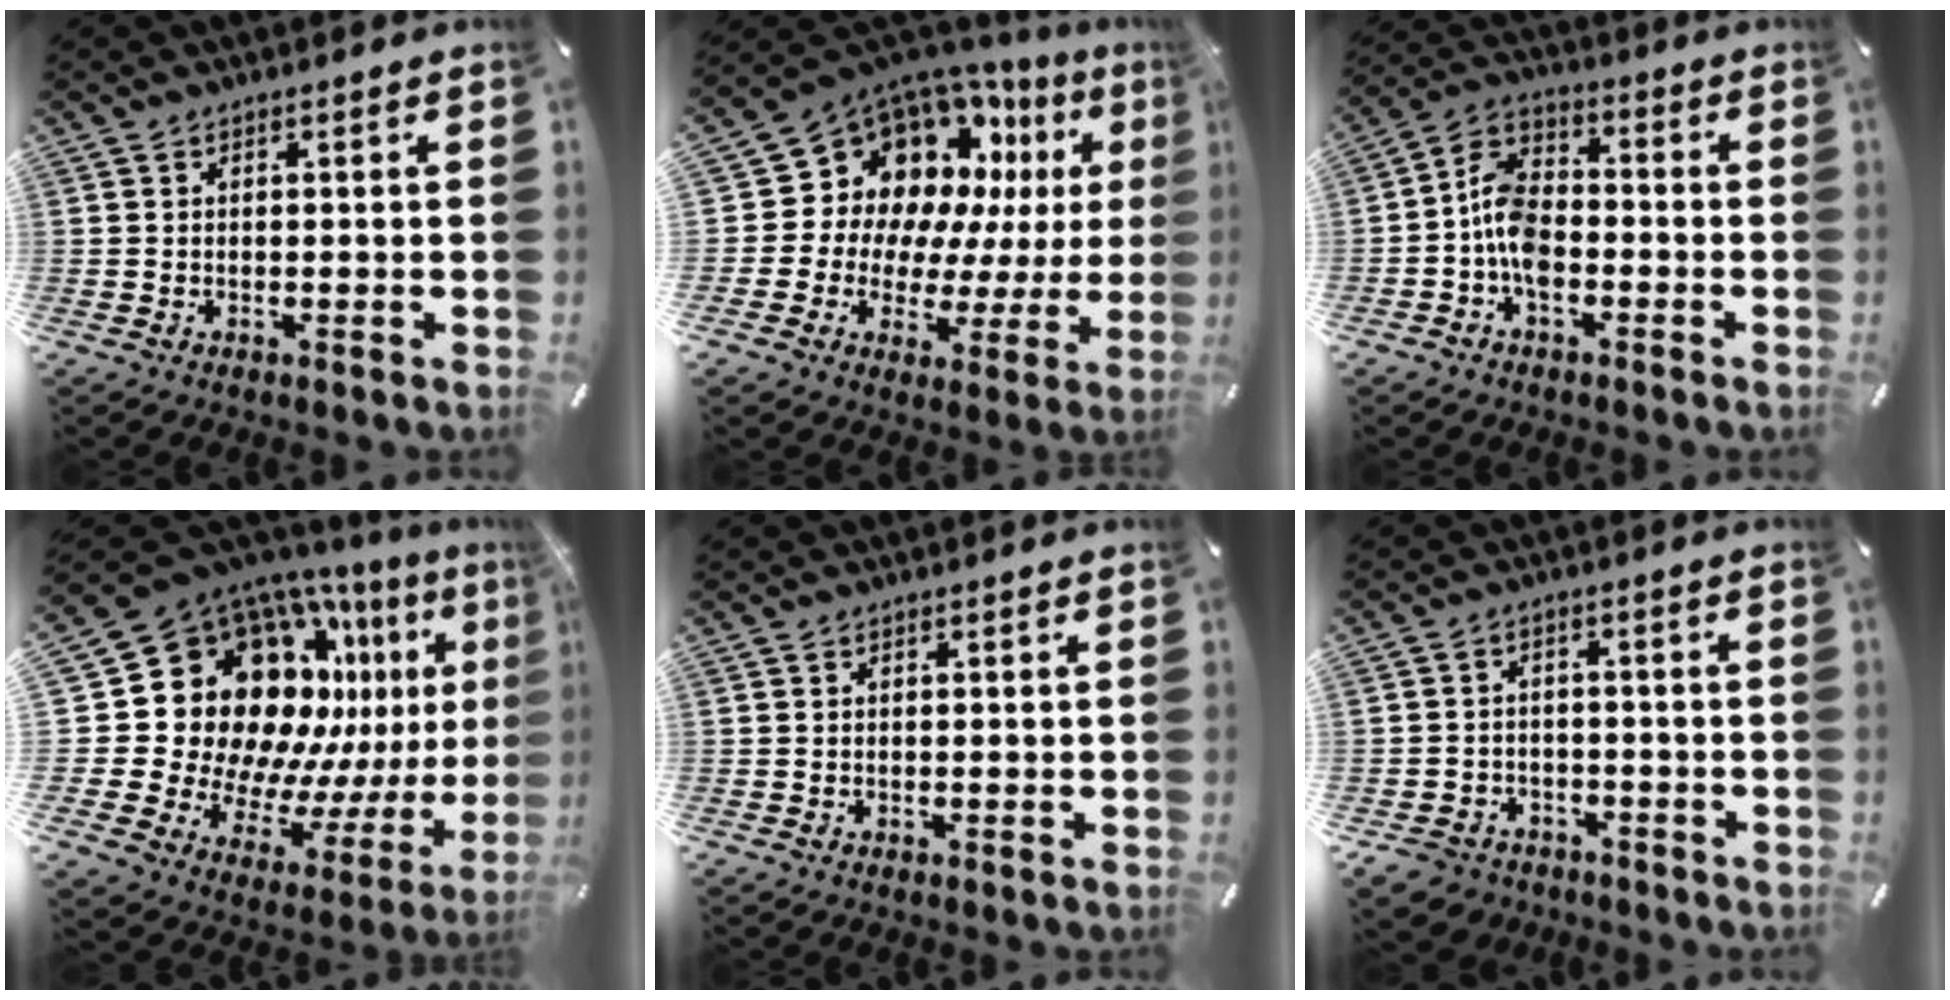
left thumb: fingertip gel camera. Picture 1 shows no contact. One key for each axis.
{"total": 13.7, "fx": 7.2, "fy": 10.4, "fz": 5.2, "tx": -0.082, "ty": -0.086, "tz": 0.138}
{"total": 8.8, "fx": -3.4, "fy": 5.7, "fz": 5.8, "tx": -0.122, "ty": 0.020, "tz": -0.064}
{"total": 23.7, "fx": 7.6, "fy": 18.1, "fz": 13.2, "tx": -0.222, "ty": -0.117, "tz": 0.191}
{"total": 0.0}
{"total": 4.9, "fx": -3.1, "fy": 3.7, "fz": 1.0, "tx": -0.034, "ty": 0.014, "tz": -0.062}